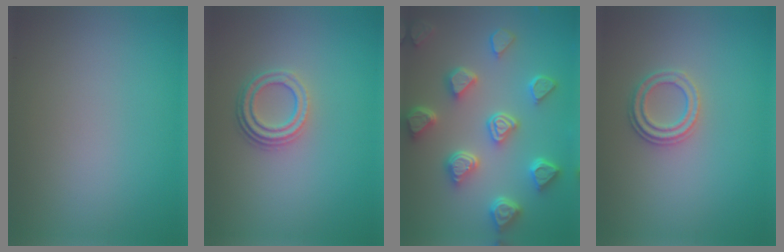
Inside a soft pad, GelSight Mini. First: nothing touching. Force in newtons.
{"total": 3.3, "press": 2.4, "slide": 2.3}
{"total": 6.7, "press": 5.4, "slide": 3.9}
{"total": 2.3, "press": 2.2, "slide": 0.8}